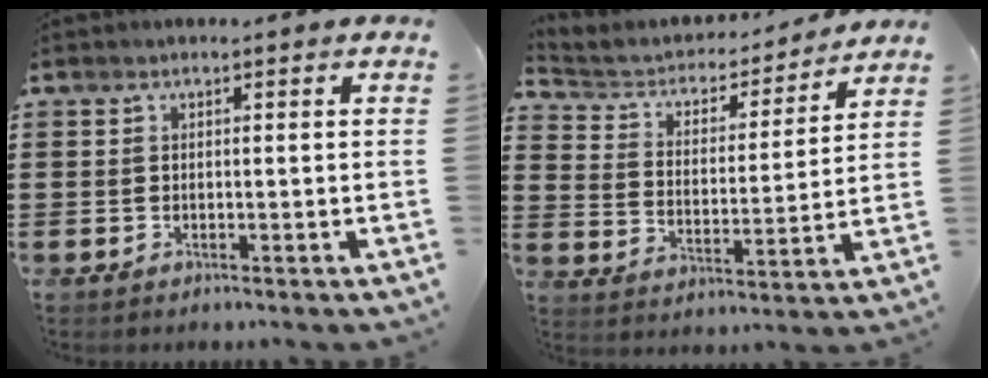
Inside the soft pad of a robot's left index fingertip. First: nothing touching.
{"total": 3.9, "force": [3.5, 1.7, 0.5], "torque": [-0.039, -0.028, 0.051]}